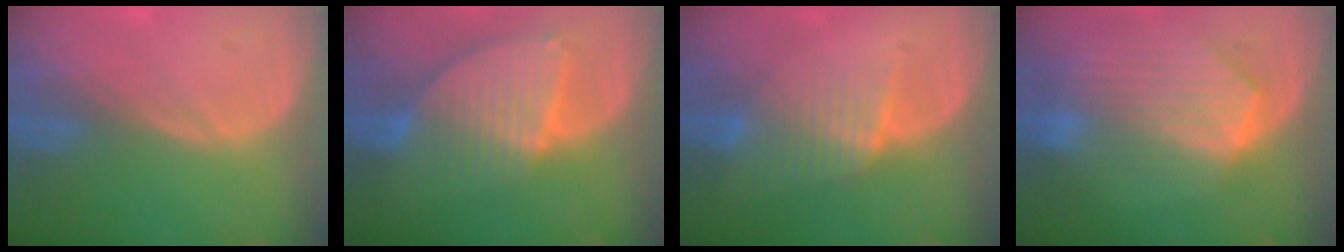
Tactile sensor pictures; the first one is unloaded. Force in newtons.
{"total": 8.6, "press": 7.4, "slide": 4.3}
{"total": 6.5, "press": 5.8, "slide": 3.0}
{"total": 9.8, "press": 8.6, "slide": 4.7}